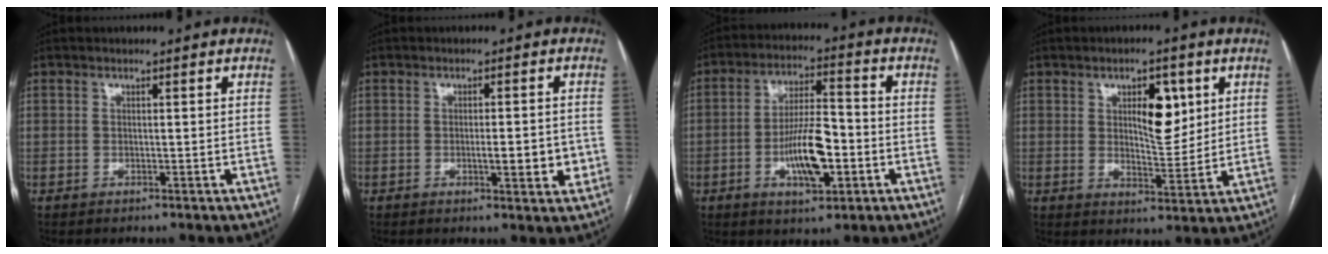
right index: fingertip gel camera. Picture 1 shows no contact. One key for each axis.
{"total": 4.8, "fx": -0.9, "fy": 1.2, "fz": 4.6, "tx": -0.064, "ty": -0.003, "tz": -0.009}
{"total": 10.6, "fx": -3.0, "fy": 3.3, "fz": 9.6, "tx": -0.178, "ty": 0.007, "tz": -0.049}
{"total": 7.4, "fx": 2.6, "fy": 2.9, "fz": 6.2, "tx": -0.097, "ty": 0.000, "tz": 0.045}